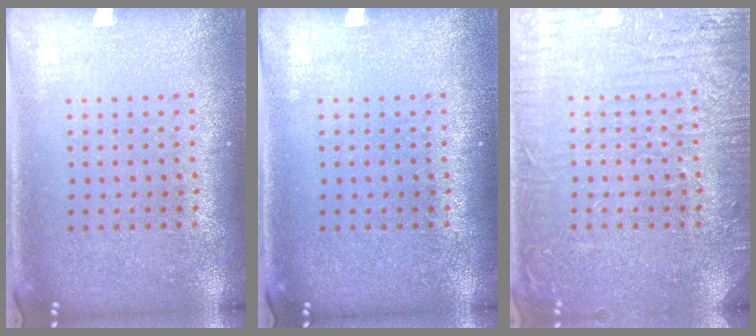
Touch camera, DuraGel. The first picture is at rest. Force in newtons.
{"total": 0.0}
{"total": 5.0, "press": 5.0, "slide": 0.6}